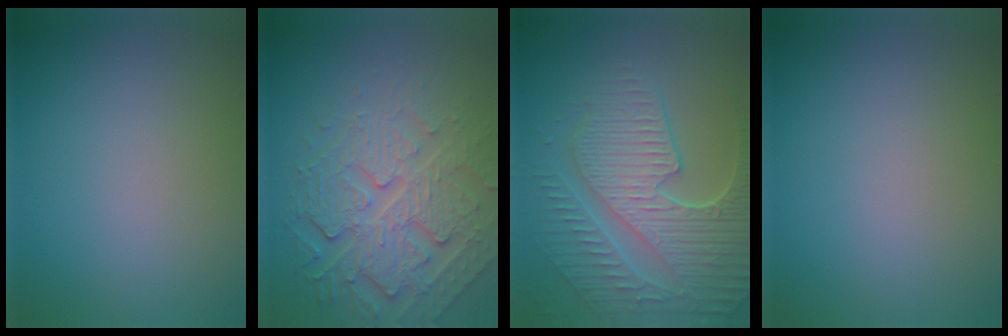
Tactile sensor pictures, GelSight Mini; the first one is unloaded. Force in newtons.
{"total": 7.2, "press": 5.2, "slide": 5.0}
{"total": 9.3, "press": 6.3, "slide": 6.8}
{"total": 0.0}